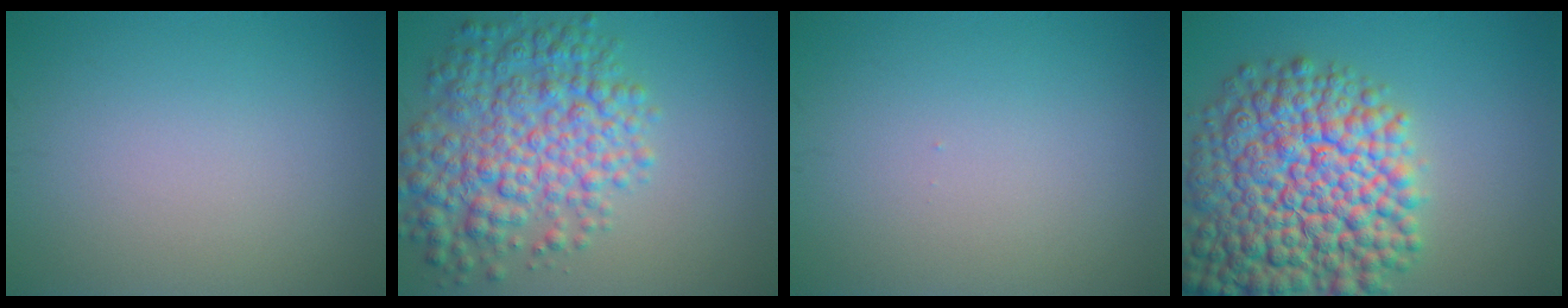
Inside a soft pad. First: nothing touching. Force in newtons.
{"total": 7.9, "press": 7.9, "slide": 0.2}
{"total": 0.0}
{"total": 14.5, "press": 14.5, "slide": 0.6}